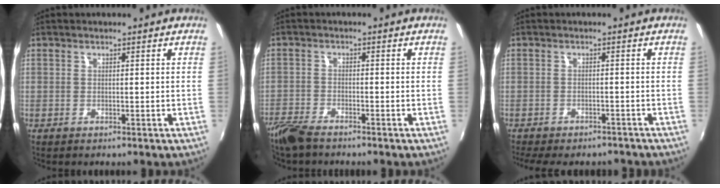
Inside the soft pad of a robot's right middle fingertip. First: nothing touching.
{"total": 6.0, "force": [-5.1, 1.5, 2.7], "torque": [-0.075, -0.020, -0.103]}
{"total": 10.5, "force": [-8.8, 3.5, 4.5], "torque": [-0.102, -0.021, -0.124]}